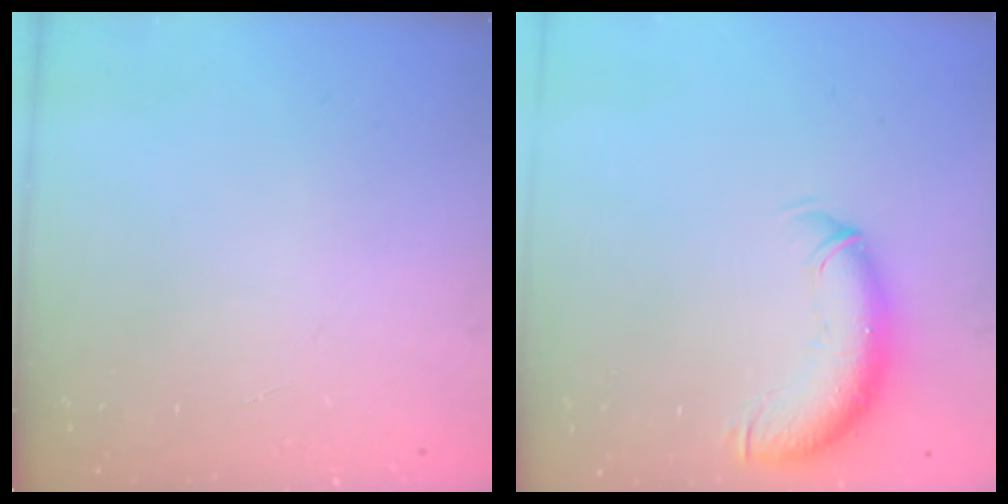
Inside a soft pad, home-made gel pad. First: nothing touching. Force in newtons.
{"total": 10.9, "press": 10.6, "slide": 2.3}